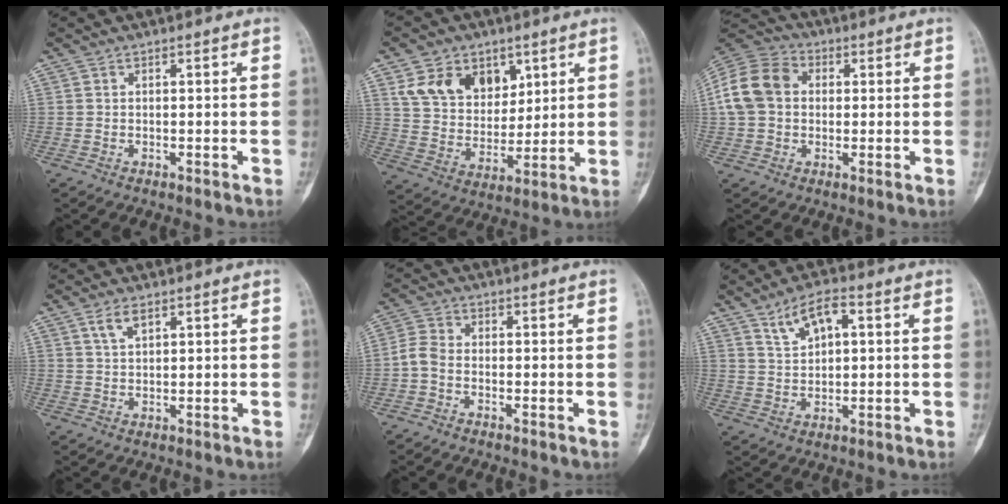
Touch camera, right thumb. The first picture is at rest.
{"total": 13.0, "force": [6.3, 9.4, 6.4], "torque": [-0.074, -0.032, 0.121]}
{"total": 12.1, "force": [1.4, 9.6, 7.3], "torque": [-0.136, 0.030, 0.016]}
{"total": 3.2, "force": [1.9, 1.4, 2.2], "torque": [-0.041, -0.004, 0.041]}
{"total": 3.6, "force": [-1.4, 2.2, 2.4], "torque": [-0.052, 0.014, -0.041]}
{"total": 6.8, "force": [3.0, 3.1, 5.3], "torque": [-0.085, -0.004, 0.057]}